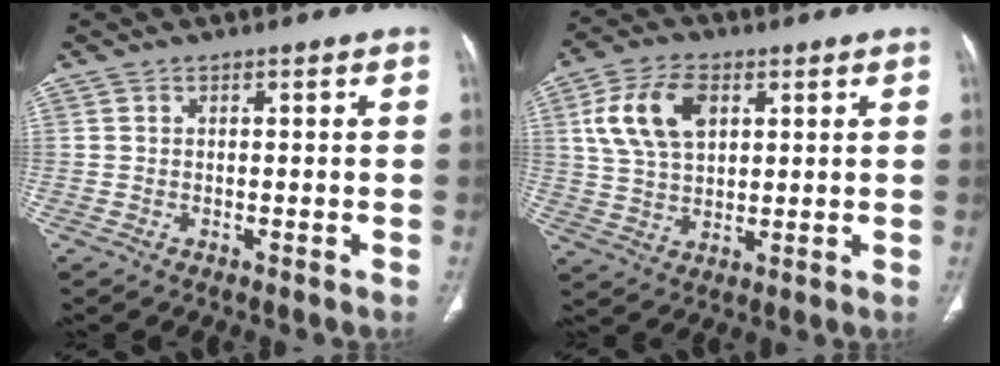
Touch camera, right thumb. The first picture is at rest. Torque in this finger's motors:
{"motor_torque": [-0.81, 0.94, 0.25, -0.20, 0.14]}